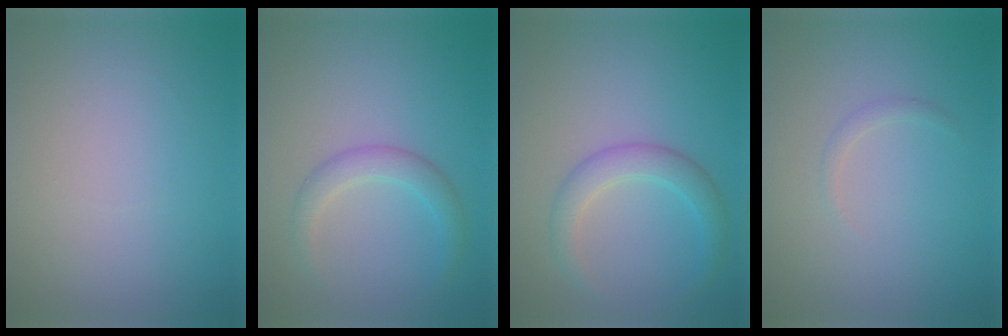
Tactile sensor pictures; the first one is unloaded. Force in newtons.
{"total": 2.3, "press": 2.3, "slide": 0.0}
{"total": 2.9, "press": 2.9, "slide": 0.1}
{"total": 0.7, "press": 0.7, "slide": 0.1}